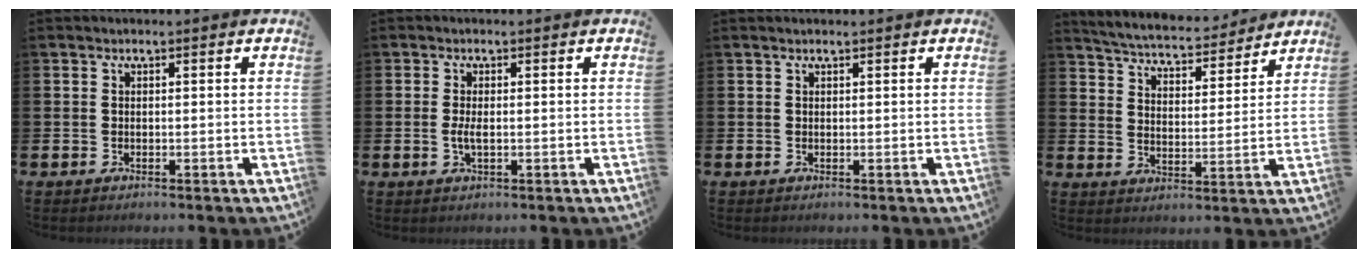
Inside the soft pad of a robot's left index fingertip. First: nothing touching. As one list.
[{"total": 1.8, "force": [-0.2, 0.6, 1.7], "torque": [-0.023, -0.003, -0.006]}, {"total": 0.5, "force": [0.5, 0.1, 0.2], "torque": [0.003, -0.001, 0.007]}, {"total": 5.2, "force": [5.1, 0.8, 0.7], "torque": [-0.042, -0.040, 0.087]}]